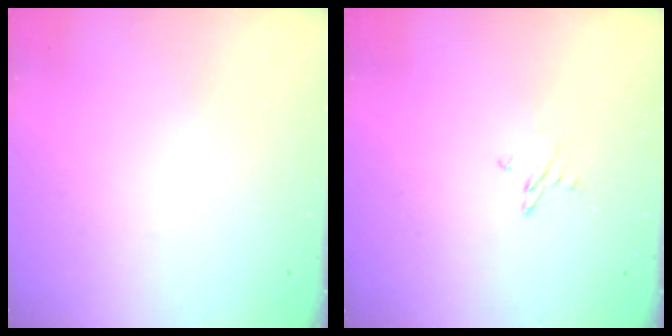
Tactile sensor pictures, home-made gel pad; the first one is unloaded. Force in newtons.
{"total": 2.9, "press": 2.9, "slide": 0.3}